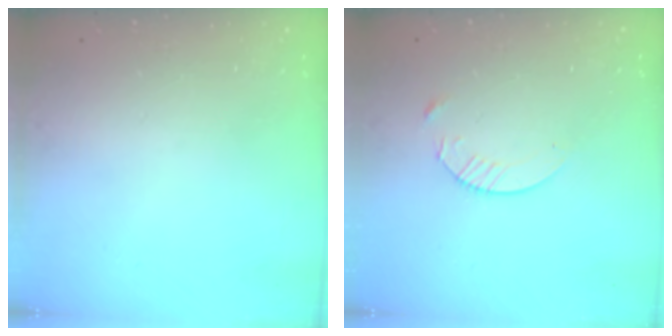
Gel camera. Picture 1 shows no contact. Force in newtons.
{"total": 4.8, "press": 4.8, "slide": 0.6}